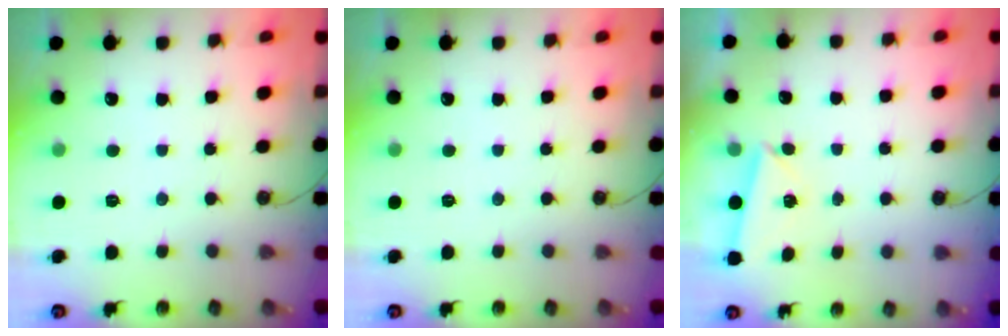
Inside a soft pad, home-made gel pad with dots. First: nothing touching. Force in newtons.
{"total": 0.0}
{"total": 2.6, "press": 2.2, "slide": 1.4}